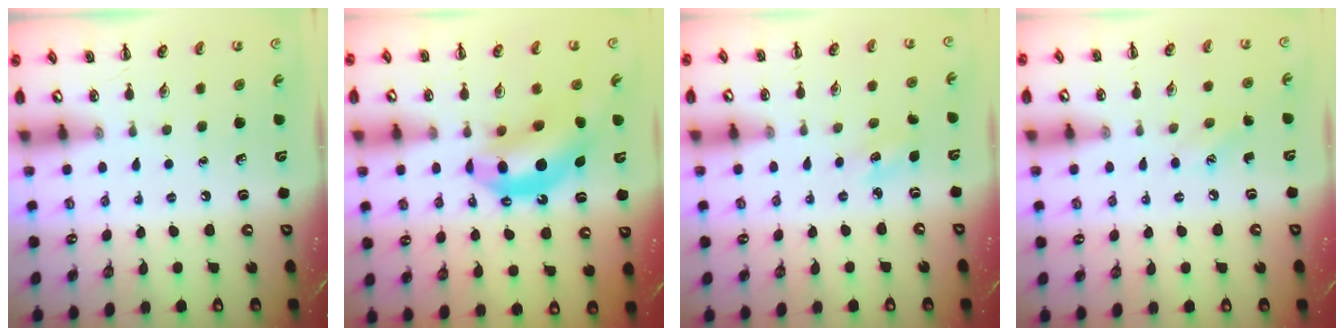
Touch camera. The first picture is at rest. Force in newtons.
{"total": 13.2, "press": 12.8, "slide": 3.5}
{"total": 3.7, "press": 3.5, "slide": 1.1}
{"total": 6.8, "press": 6.6, "slide": 1.7}